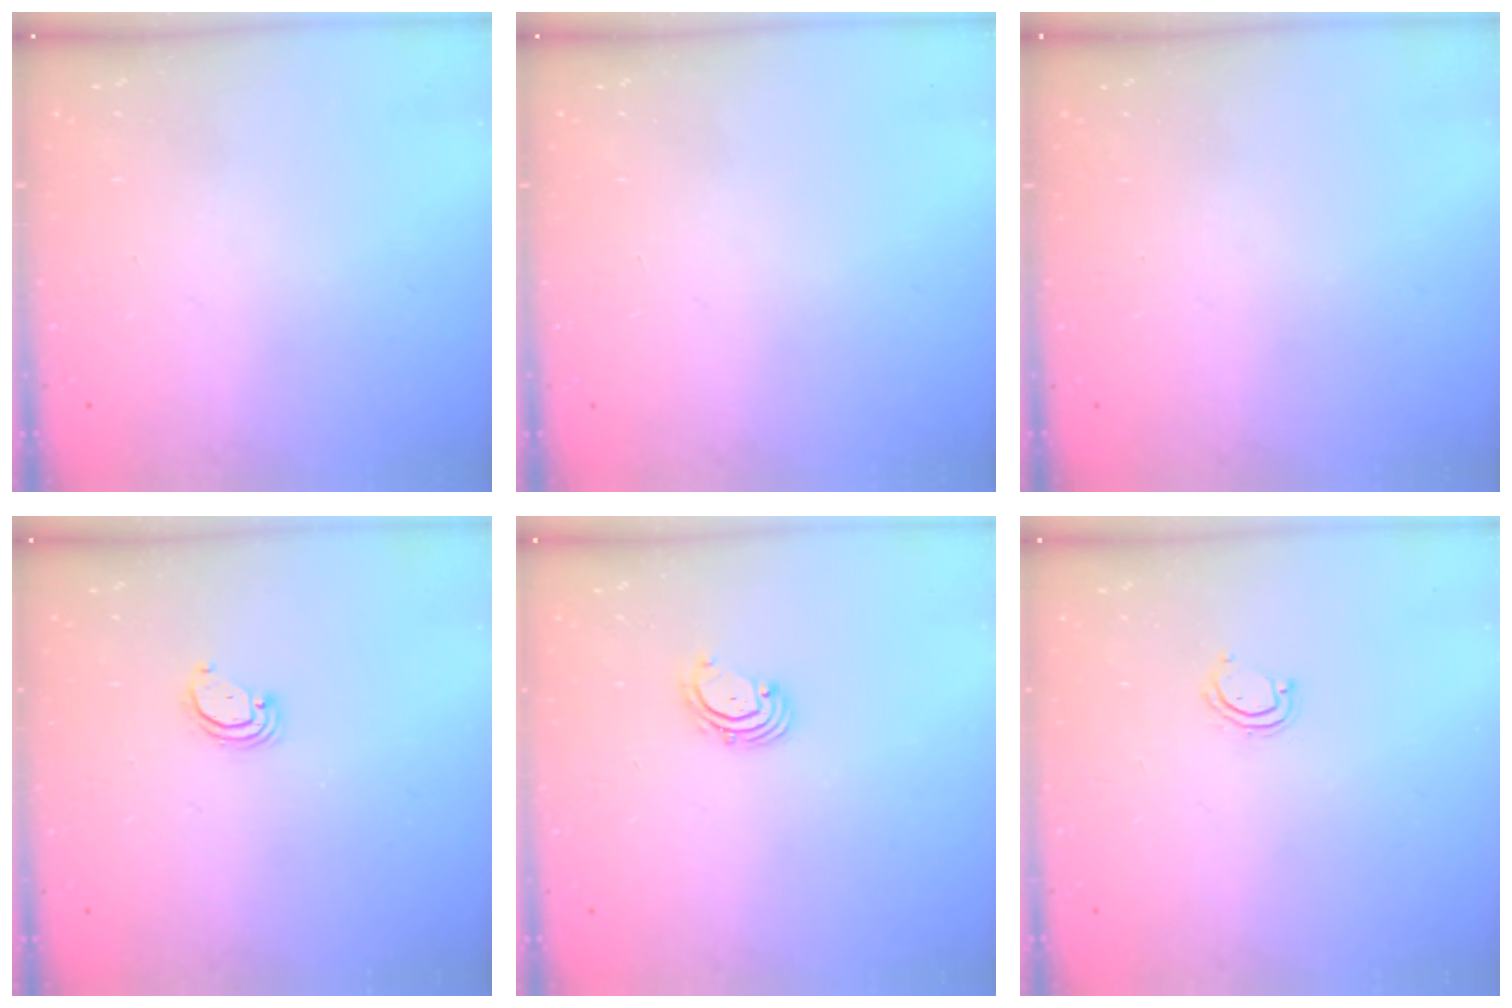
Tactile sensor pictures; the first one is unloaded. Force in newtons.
{"total": 0.0}
{"total": 0.0}
{"total": 2.6, "press": 2.6, "slide": 0.1}
{"total": 2.2, "press": 2.1, "slide": 0.7}
{"total": 3.8, "press": 3.8, "slide": 0.3}